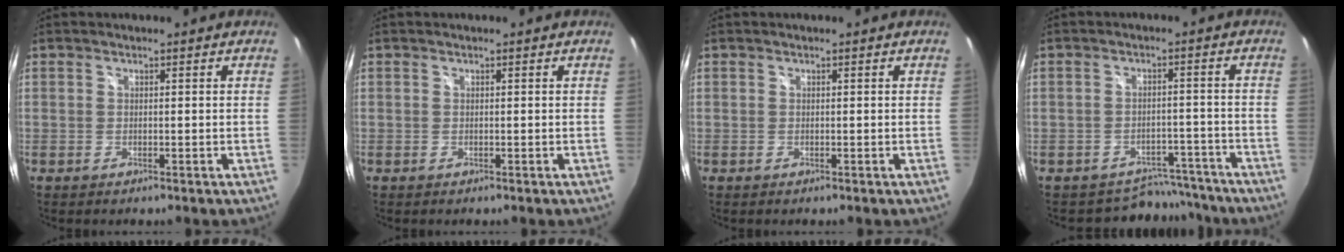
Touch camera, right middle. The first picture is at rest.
{"total": 0.0}
{"total": 0.0}
{"total": 7.4, "force": [-6.6, 3.3, -0.3], "torque": [0.009, 0.028, -0.081]}